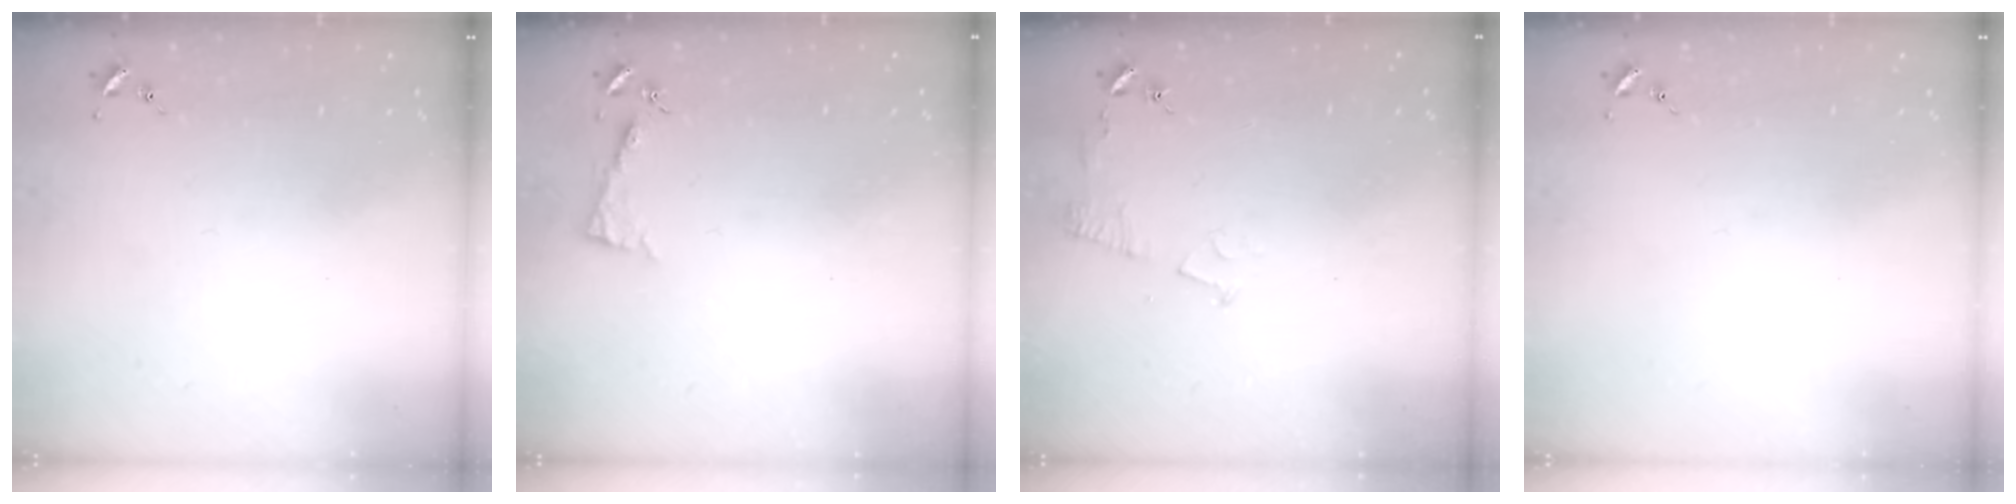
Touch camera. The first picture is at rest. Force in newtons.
{"total": 3.9, "press": 3.9, "slide": 0.4}
{"total": 6.1, "press": 6.1, "slide": 0.7}
{"total": 0.0}